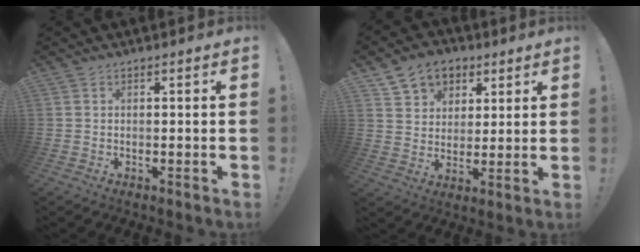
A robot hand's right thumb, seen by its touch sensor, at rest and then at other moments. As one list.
[{"total": 10.4, "force": [5.6, 8.1, 3.4], "torque": [-0.051, -0.027, 0.111]}]